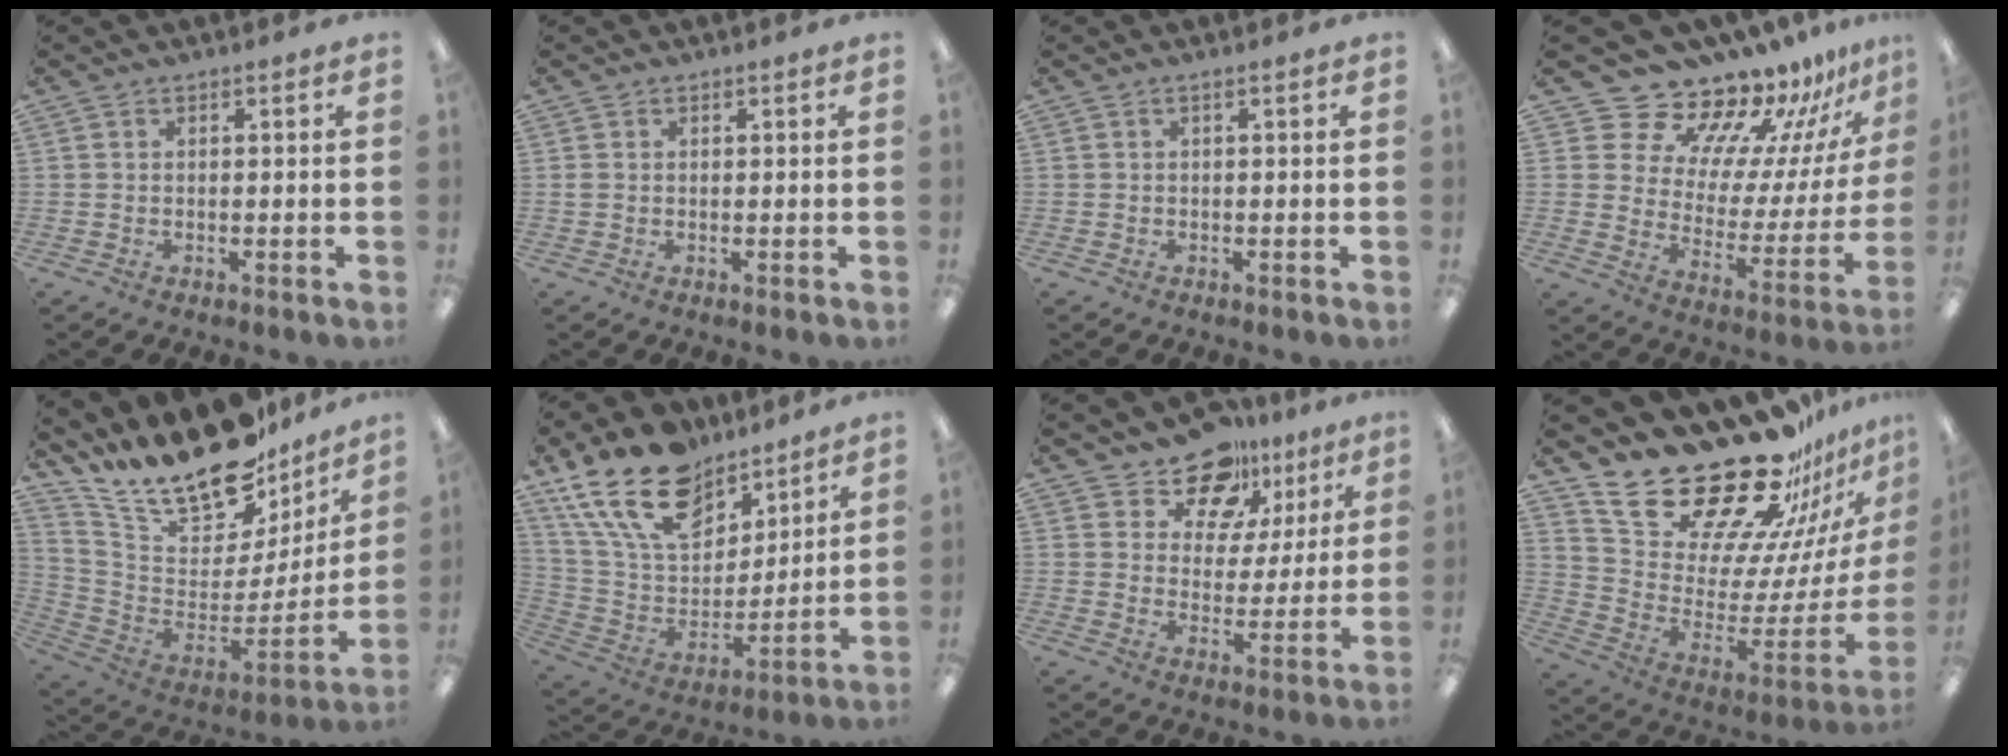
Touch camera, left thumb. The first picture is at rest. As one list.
[{"total": 1.1, "force": [0.4, 0.9, 0.5], "torque": [-0.012, 0.004, 0.006]}, {"total": 0.0}, {"total": 16.0, "force": [14.6, 6.3, 2.0], "torque": [-0.050, -0.136, 0.266]}, {"total": 22.0, "force": [18.2, 8.0, 9.4], "torque": [-0.164, -0.138, 0.321]}, {"total": 21.2, "force": [14.5, 11.5, 10.3], "torque": [-0.210, -0.073, 0.269]}, {"total": 13.3, "force": [10.5, 7.5, 2.9], "torque": [-0.051, -0.078, 0.197]}, {"total": 29.0, "force": [23.4, 10.7, 13.5], "torque": [-0.193, -0.190, 0.433]}]